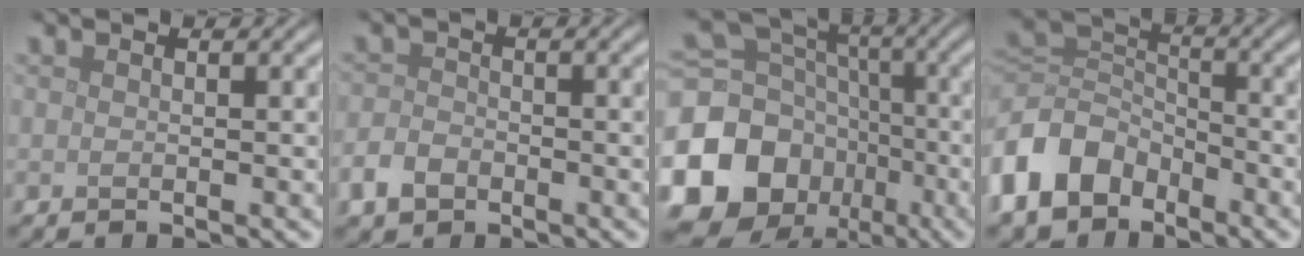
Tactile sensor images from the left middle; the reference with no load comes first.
{"total": 2.6, "force": [-1.5, 1.8, 1.1], "torque": [-0.021, 0.001, -0.037]}
{"total": 17.1, "force": [-6.9, 14.3, 6.3], "torque": [-0.165, -0.019, -0.129]}
{"total": 7.7, "force": [-4.3, 5.3, 3.5], "torque": [-0.076, 0.004, -0.105]}